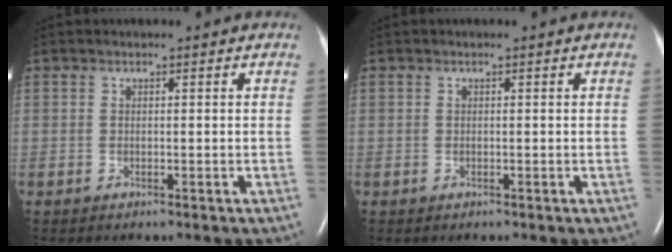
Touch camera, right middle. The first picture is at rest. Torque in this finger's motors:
{"motor_torque": [1.07, -1.07, -0.13, -0.07]}